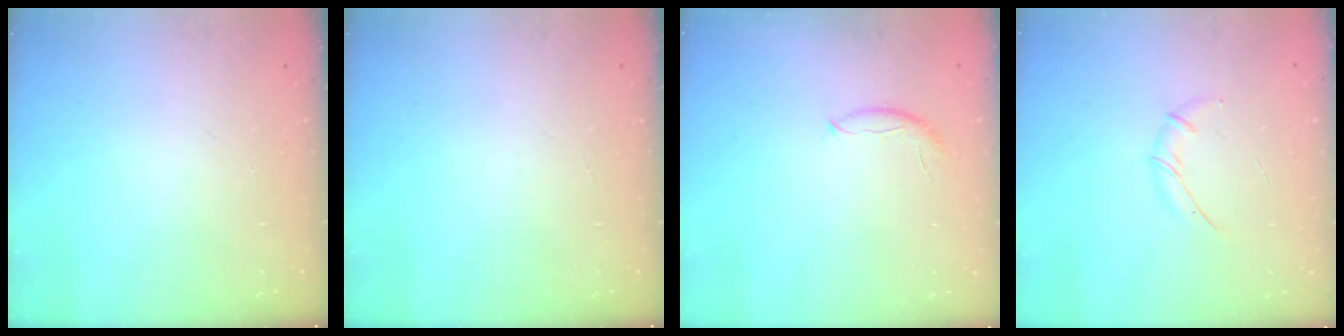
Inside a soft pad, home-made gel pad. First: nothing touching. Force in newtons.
{"total": 0.0}
{"total": 7.5, "press": 7.5, "slide": 0.9}
{"total": 5.4, "press": 5.3, "slide": 0.9}